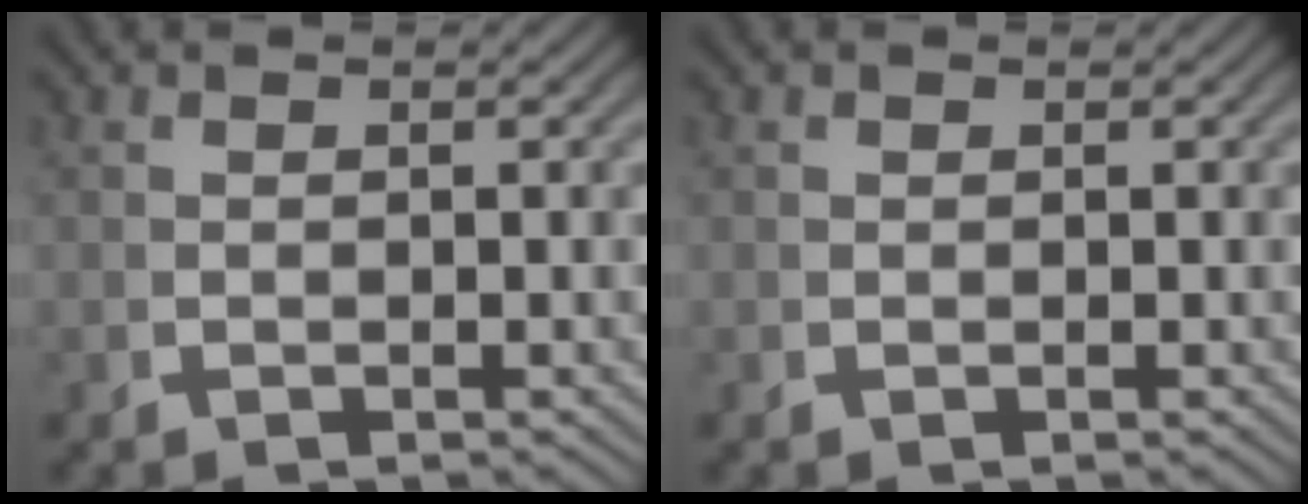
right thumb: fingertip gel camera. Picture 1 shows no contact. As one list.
[{"total": 0.0}]